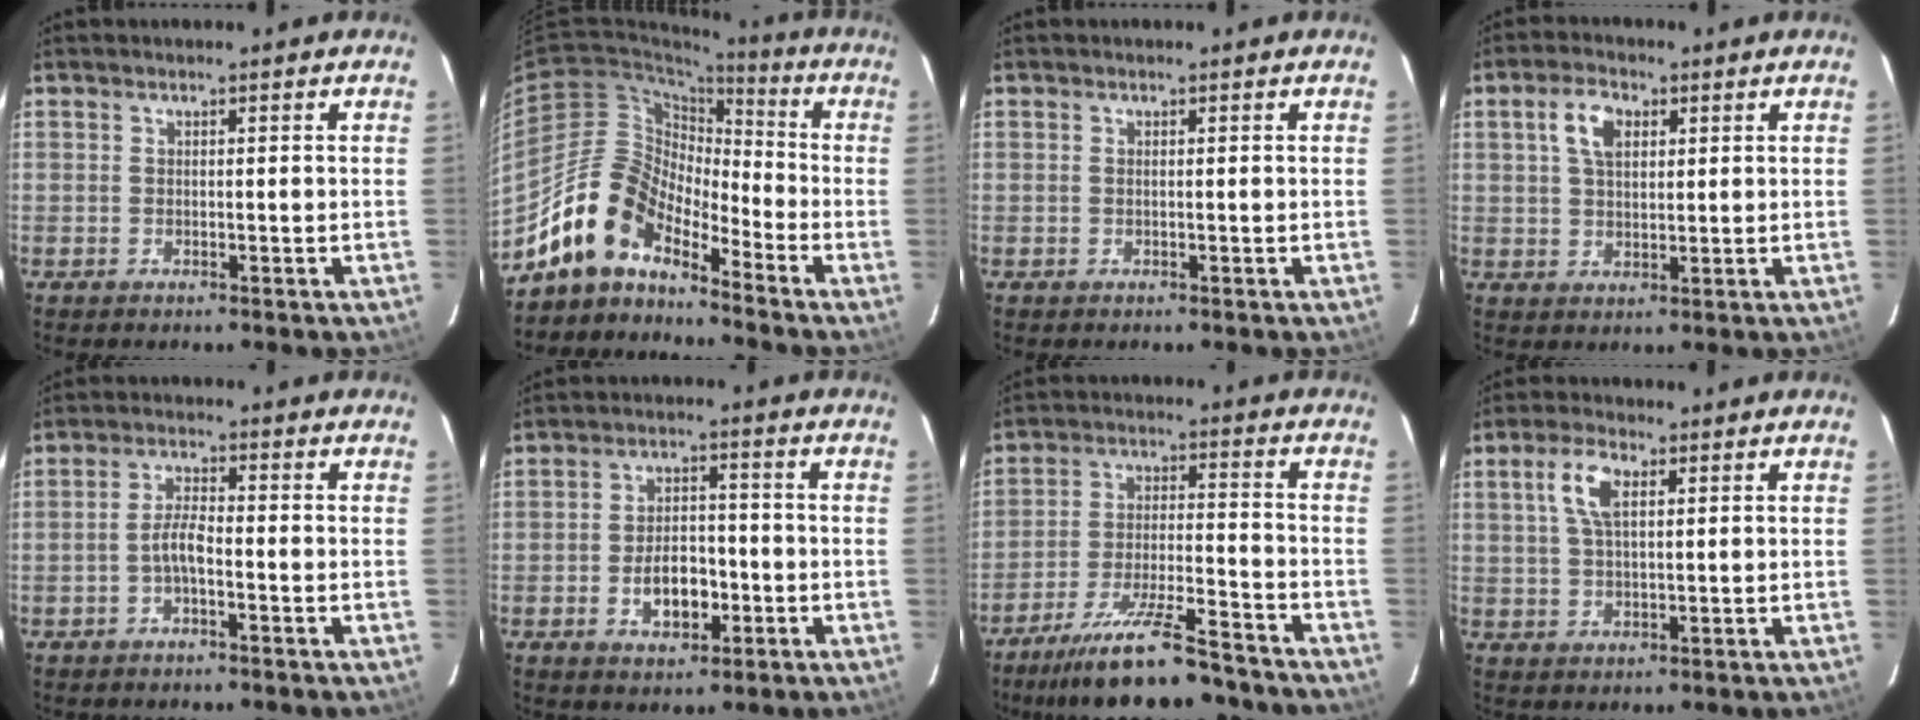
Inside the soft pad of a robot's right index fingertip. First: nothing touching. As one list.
[{"total": 12.1, "force": [-10.1, 5.1, 4.5], "torque": [-0.082, 0.024, -0.199]}, {"total": 0.0}, {"total": 5.7, "force": [2.1, 3.3, 4.2], "torque": [-0.079, 0.015, 0.040]}, {"total": 3.3, "force": [-1.6, 0.7, 2.8], "torque": [-0.061, 0.009, -0.033]}, {"total": 7.5, "force": [-2.5, 4.4, 5.5], "torque": [-0.106, 0.012, -0.033]}, {"total": 16.7, "force": [-14.2, 2.8, 8.3], "torque": [-0.170, -0.020, -0.224]}, {"total": 6.1, "force": [2.2, 2.7, 5.0], "torque": [-0.099, 0.012, 0.043]}]